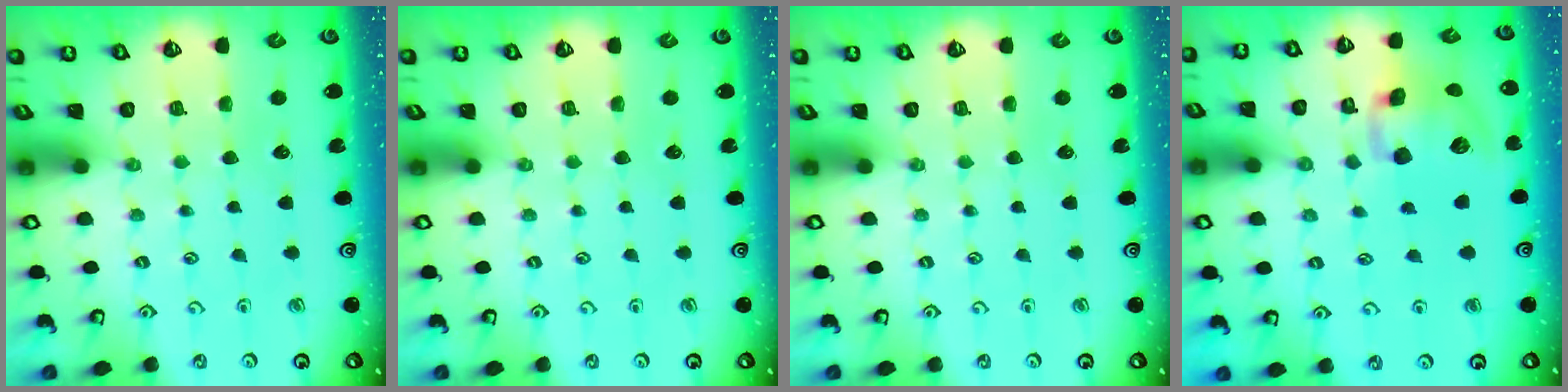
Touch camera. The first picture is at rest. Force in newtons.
{"total": 0.0}
{"total": 0.0}
{"total": 12.6, "press": 12.5, "slide": 1.0}